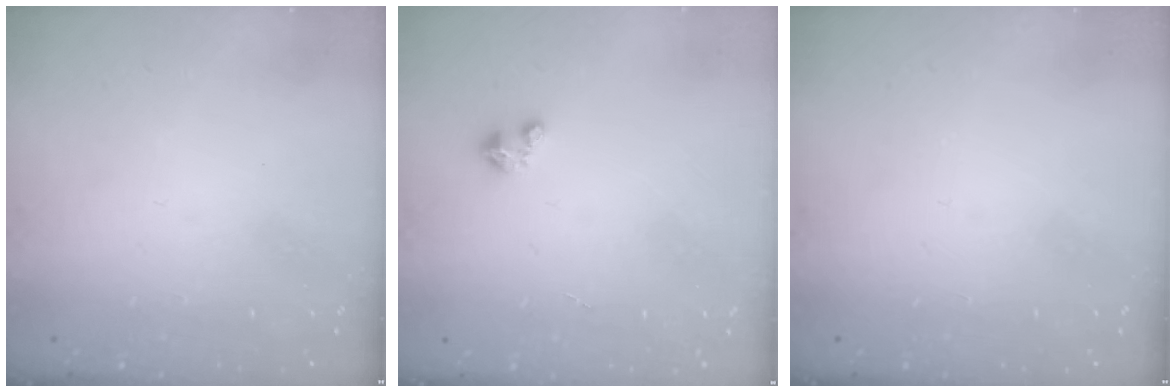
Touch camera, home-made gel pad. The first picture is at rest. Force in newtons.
{"total": 1.5, "press": 1.5, "slide": 0.1}
{"total": 0.0}